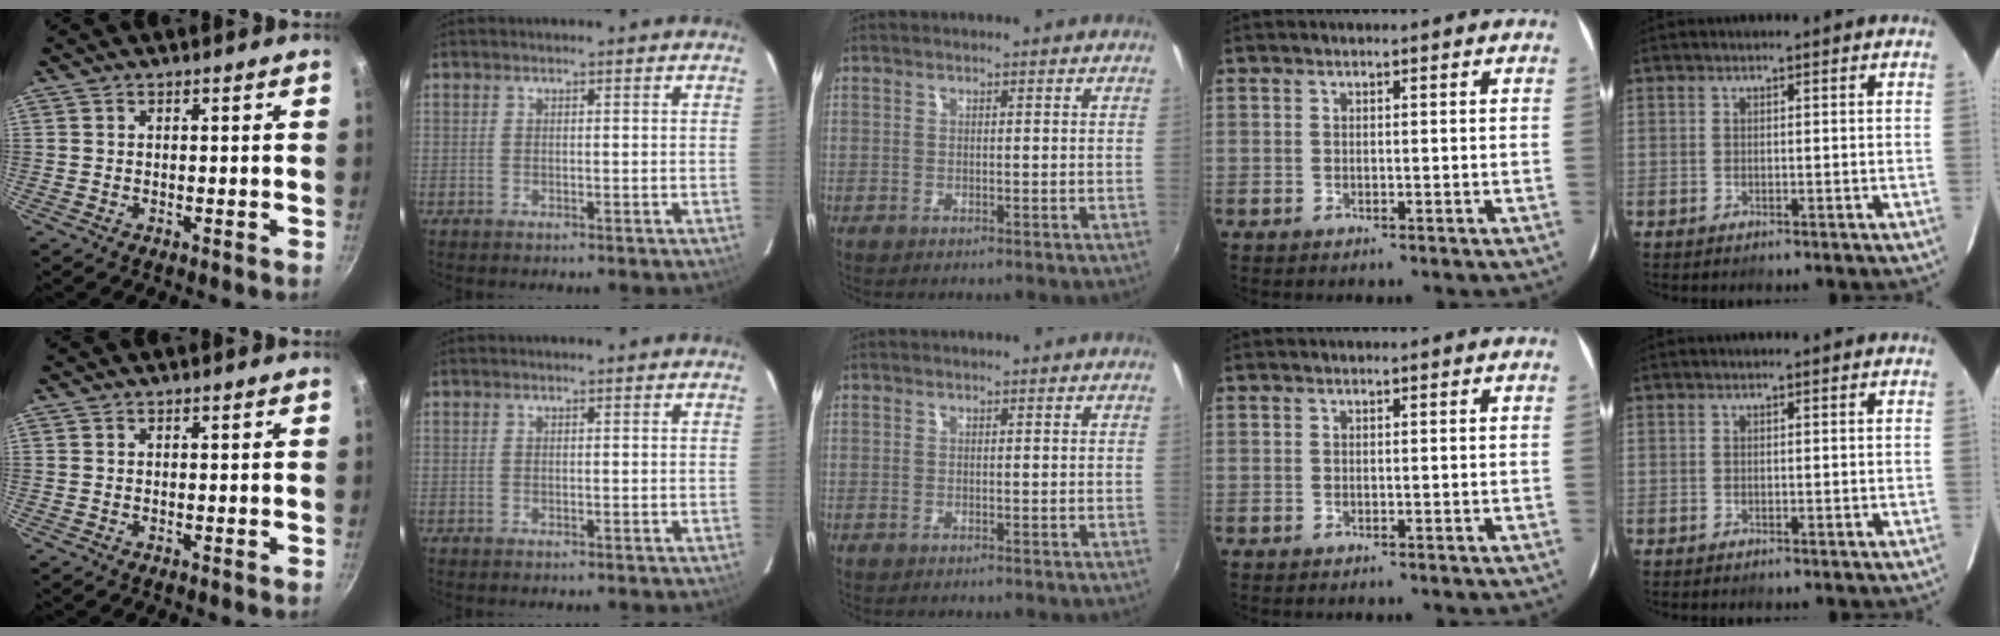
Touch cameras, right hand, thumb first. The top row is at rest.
{}